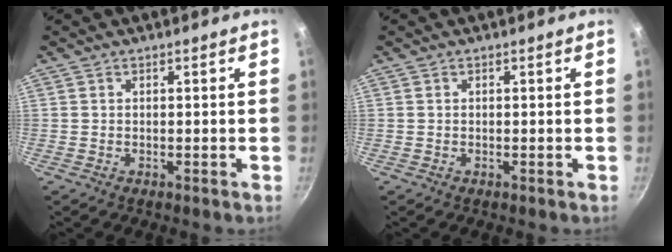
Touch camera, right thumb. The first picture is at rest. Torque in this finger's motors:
{"motor_torque": [0.07, 0.10, 0.01, -0.06, 0.01]}